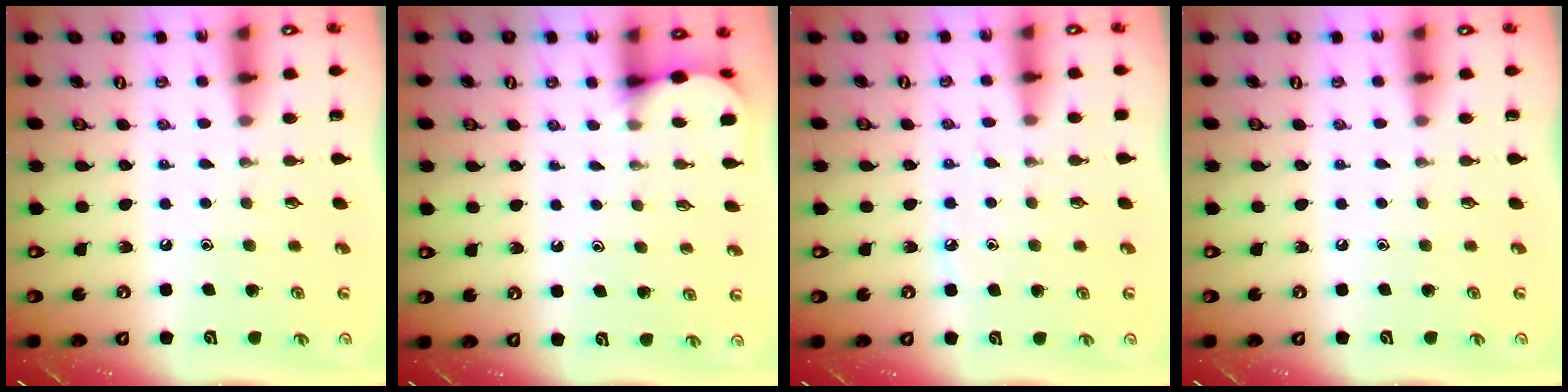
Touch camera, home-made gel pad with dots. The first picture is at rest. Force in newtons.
{"total": 1.3, "press": 1.3, "slide": 0.1}
{"total": 6.5, "press": 6.4, "slide": 0.7}
{"total": 0.0}